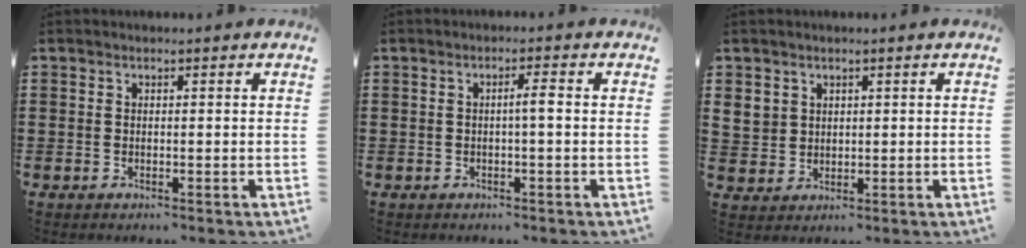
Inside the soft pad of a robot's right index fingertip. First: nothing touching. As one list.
[{"total": 2.2, "force": [-0.2, 0.0, 2.2], "torque": [-0.039, 0.000, -0.006]}, {"total": 3.1, "force": [1.6, 2.6, 0.6], "torque": [-0.025, 0.011, 0.029]}]